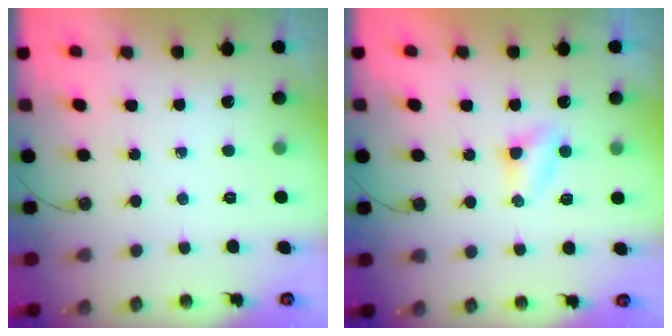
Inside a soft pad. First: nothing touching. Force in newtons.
{"total": 3.4, "press": 3.3, "slide": 0.4}